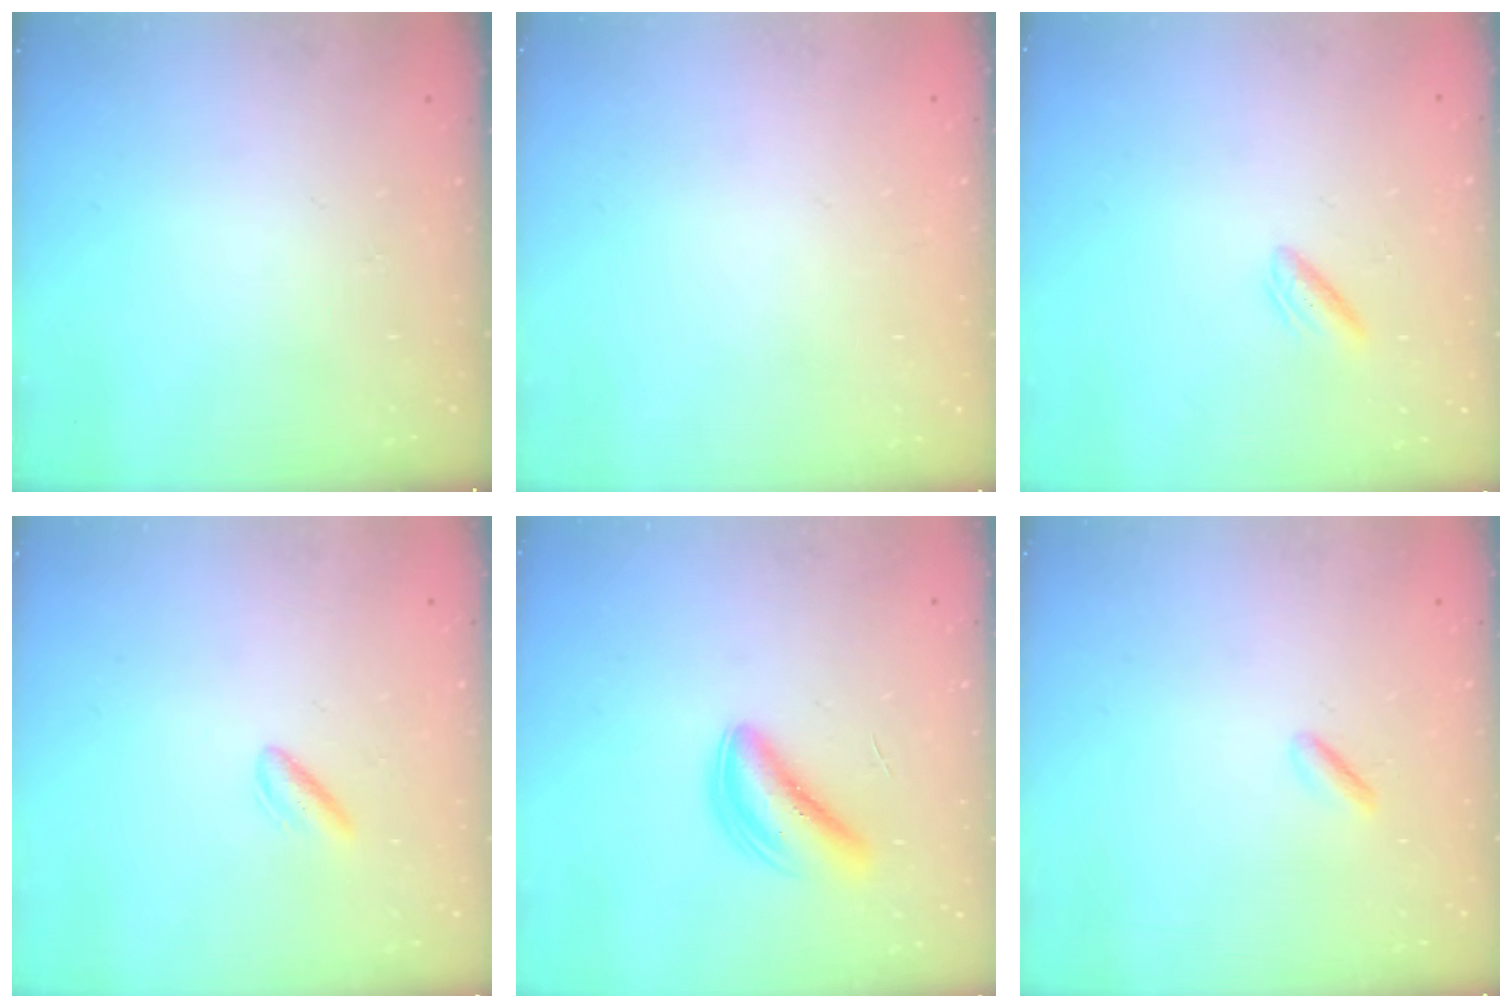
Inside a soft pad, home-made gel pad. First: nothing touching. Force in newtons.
{"total": 2.2, "press": 2.2, "slide": 0.1}
{"total": 2.1, "press": 1.9, "slide": 0.9}
{"total": 2.6, "press": 2.3, "slide": 1.4}
{"total": 5.8, "press": 5.8, "slide": 0.2}
{"total": 1.5, "press": 1.3, "slide": 0.7}